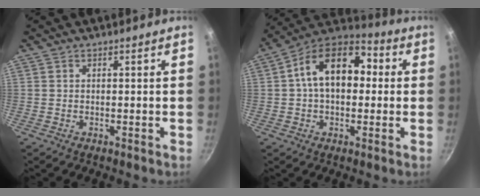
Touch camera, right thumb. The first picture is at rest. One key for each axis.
{"total": 16.1, "fx": 1.8, "fy": 10.7, "fz": 11.9, "tx": -0.151, "ty": 0.035, "tz": 0.007}